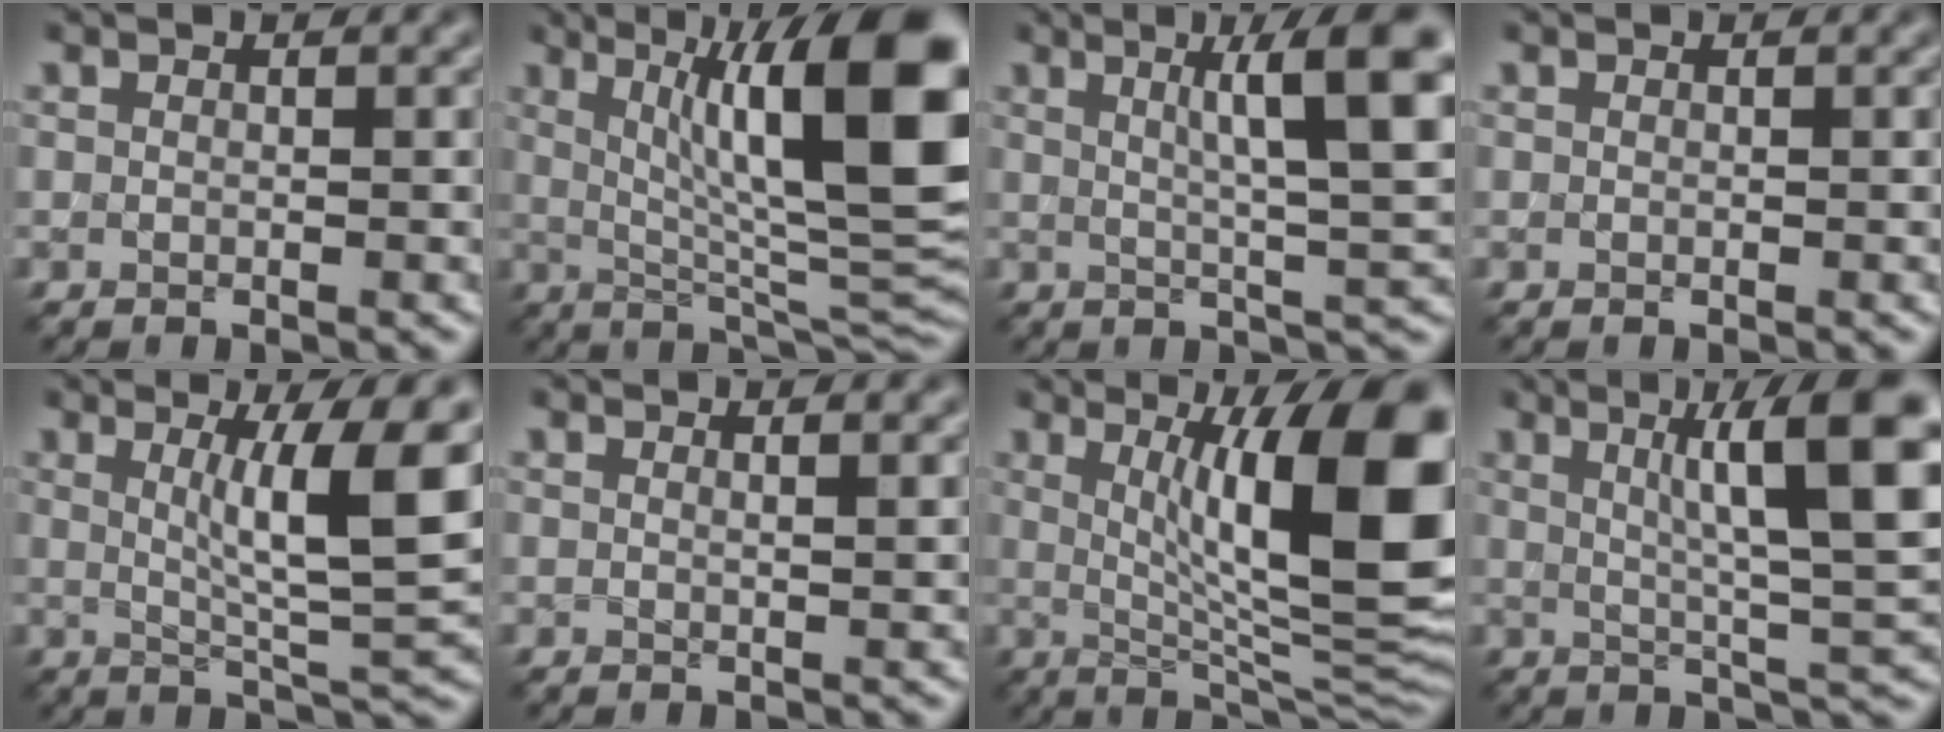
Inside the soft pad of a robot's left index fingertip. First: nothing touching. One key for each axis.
{"total": 14.8, "fx": 4.0, "fy": 3.6, "fz": 13.8, "tx": -0.180, "ty": 0.006, "tz": 0.062}
{"total": 8.9, "fx": 2.8, "fy": 1.5, "fz": 8.3, "tx": -0.098, "ty": 0.007, "tz": 0.041}
{"total": 0.0}
{"total": 8.4, "fx": 2.2, "fy": 1.4, "fz": 8.0, "tx": -0.111, "ty": -0.009, "tz": 0.038}
{"total": 1.3, "fx": 0.8, "fy": 0.5, "fz": 0.9, "tx": -0.005, "ty": 0.002, "tz": 0.005}
{"total": 14.6, "fx": 2.9, "fy": 3.7, "fz": 13.8, "tx": -0.172, "ty": -0.004, "tz": 0.044}
{"total": 10.8, "fx": 3.1, "fy": 1.9, "fz": 10.2, "tx": -0.128, "ty": 0.007, "tz": 0.045}